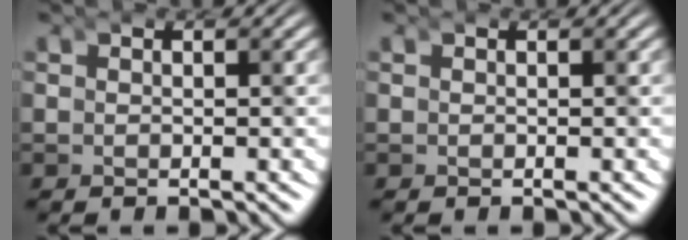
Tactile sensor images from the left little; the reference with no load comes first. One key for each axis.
{"total": 0.0}